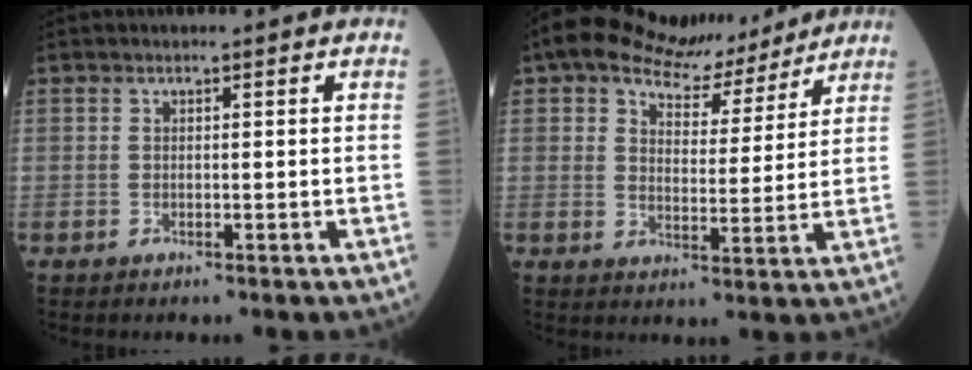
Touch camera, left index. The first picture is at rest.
{"total": 11.2, "force": [9.4, 4.7, 4.0], "torque": [-0.067, 0.022, 0.135]}